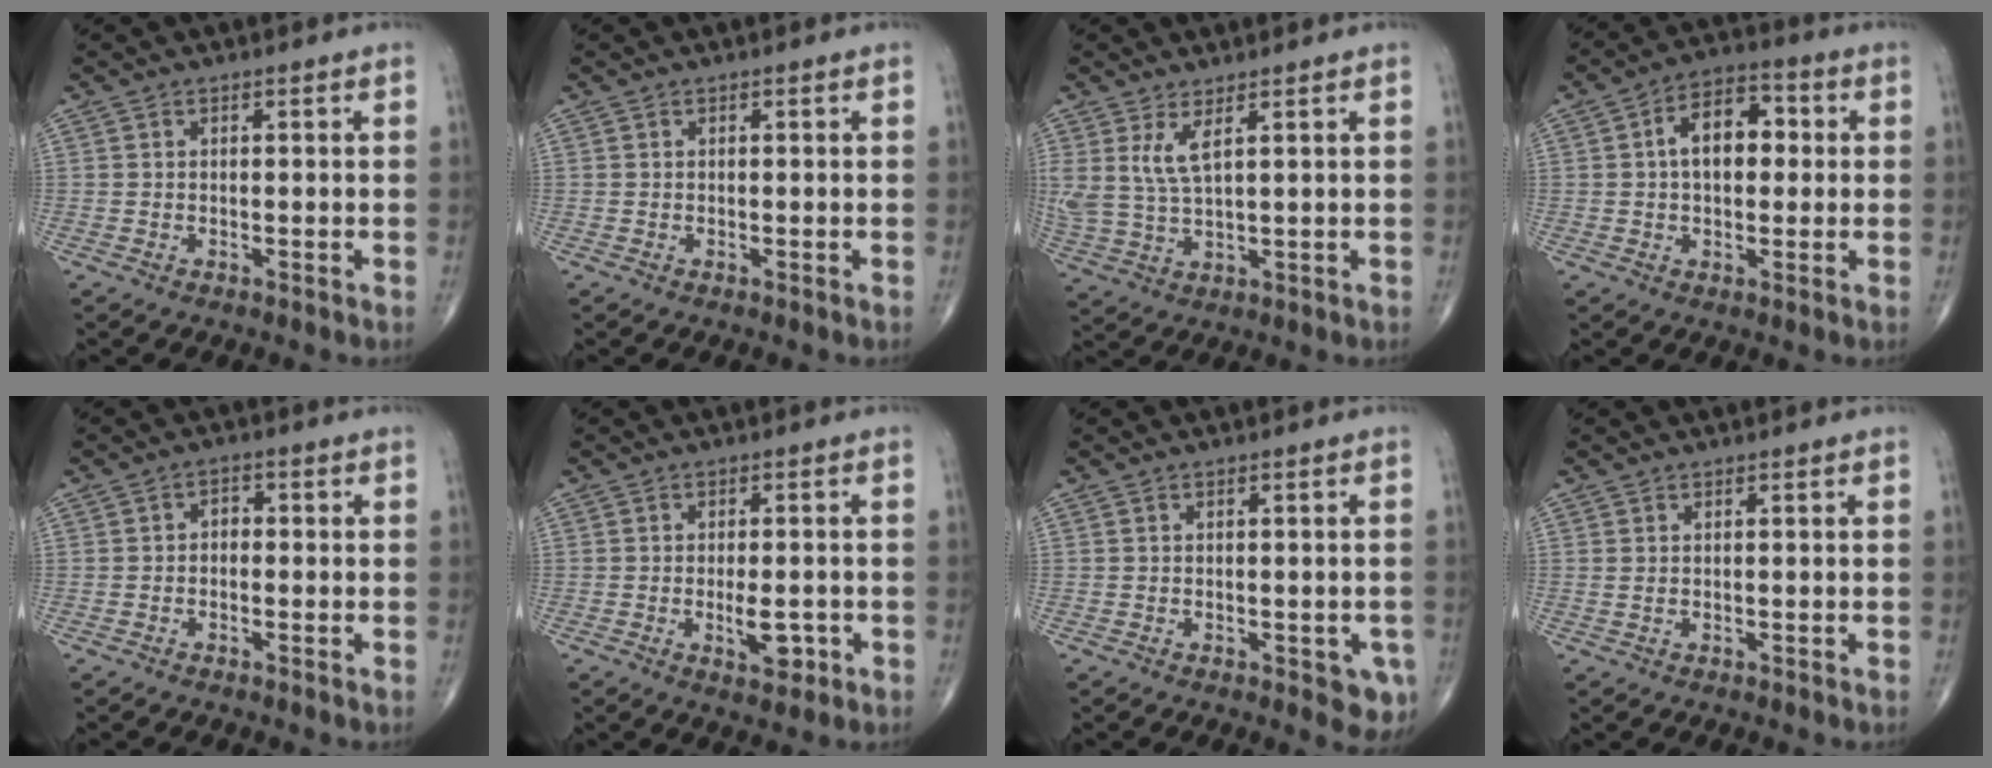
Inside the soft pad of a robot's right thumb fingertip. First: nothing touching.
{"total": 0.0}
{"total": 6.2, "force": [2.8, 1.9, 5.2], "torque": [-0.124, -0.015, 0.068]}
{"total": 10.1, "force": [1.3, 6.2, 8.0], "torque": [-0.110, 0.023, 0.016]}
{"total": 2.1, "force": [-0.3, 1.5, 1.4], "torque": [-0.011, 0.011, -0.012]}
{"total": 4.8, "force": [-1.4, 2.1, 4.1], "torque": [-0.053, -0.002, -0.015]}
{"total": 4.3, "force": [-1.6, 2.0, 3.5], "torque": [-0.016, -0.002, -0.017]}
{"total": 0.6, "force": [0.3, 0.2, 0.5], "torque": [-0.018, 0.004, 0.007]}